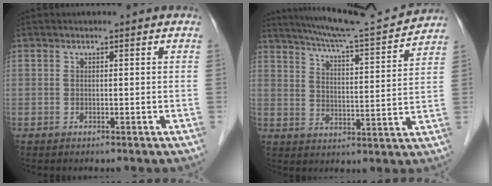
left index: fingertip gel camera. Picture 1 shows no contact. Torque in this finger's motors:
{"motor_torque": [0.01, -0.06, 0.13, 0.07]}